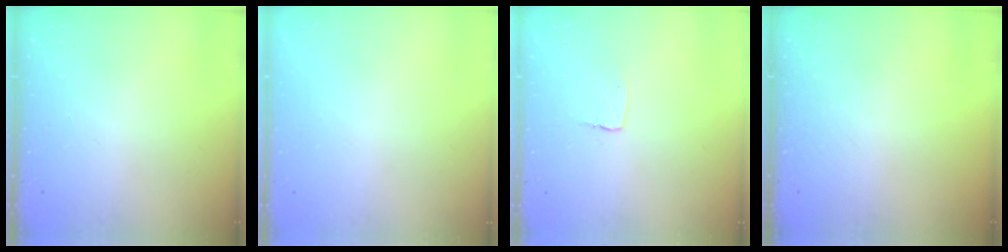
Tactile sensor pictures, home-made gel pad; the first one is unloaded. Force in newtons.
{"total": 0.0}
{"total": 2.9, "press": 2.9, "slide": 0.2}
{"total": 0.0}